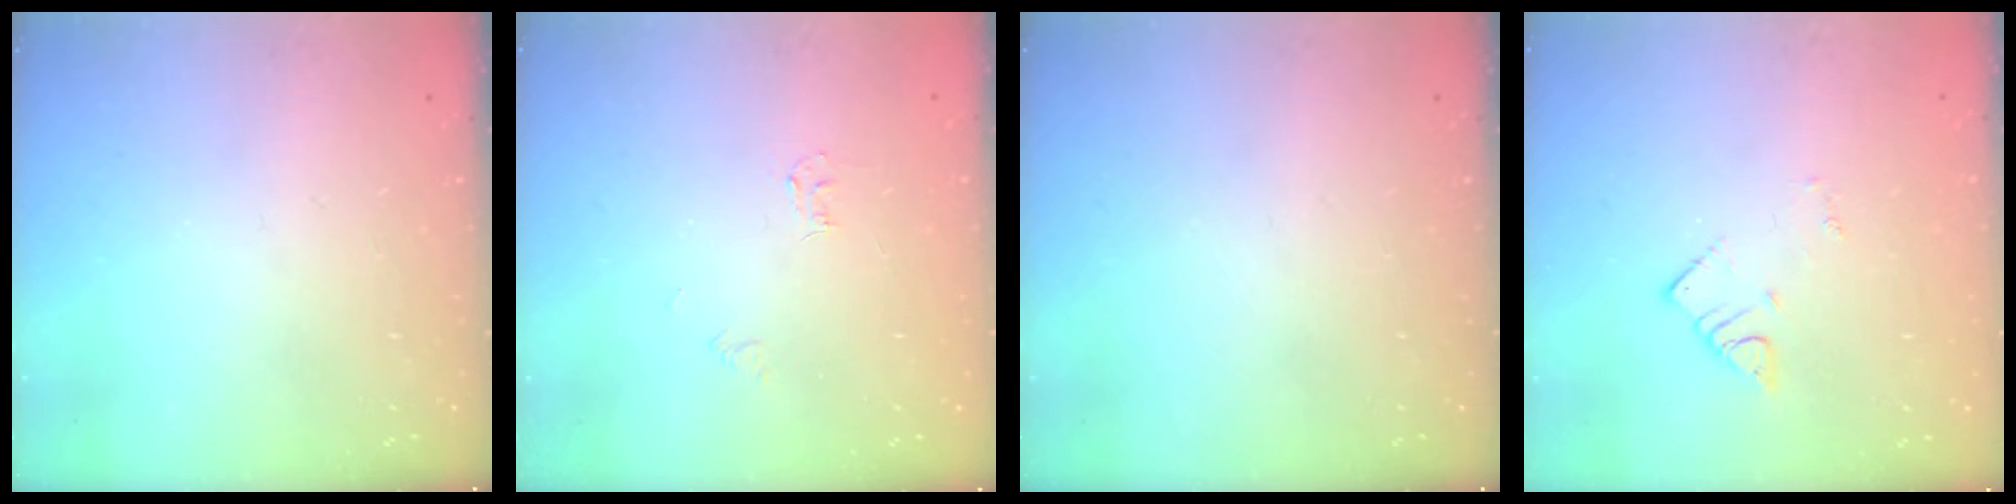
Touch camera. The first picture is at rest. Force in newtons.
{"total": 2.8, "press": 2.8, "slide": 0.4}
{"total": 0.0}
{"total": 1.9, "press": 1.9, "slide": 0.2}